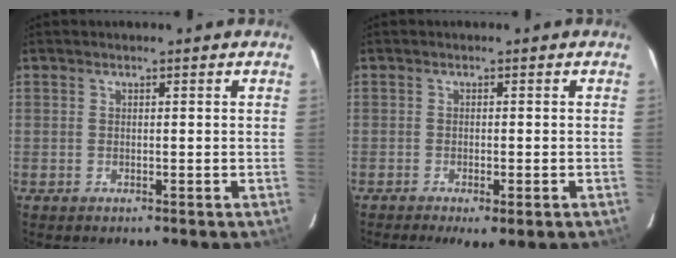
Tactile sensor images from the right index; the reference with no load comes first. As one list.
[{"total": 5.0, "force": [-3.1, 1.1, 3.7], "torque": [-0.050, -0.014, -0.043]}]